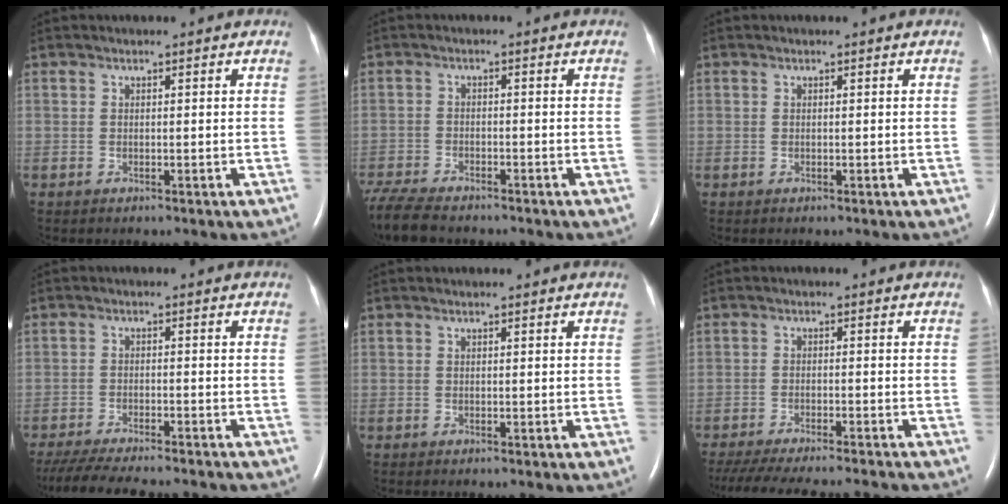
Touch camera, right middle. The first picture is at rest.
{"total": 9.1, "force": [-7.8, 2.2, 4.1], "torque": [-0.082, -0.019, -0.134]}
{"total": 0.0}
{"total": 15.9, "force": [-14.0, 2.2, 7.3], "torque": [-0.142, -0.034, -0.201]}
{"total": 0.0}
{"total": 17.7, "force": [-15.9, 1.5, 7.6], "torque": [-0.151, -0.039, -0.226]}